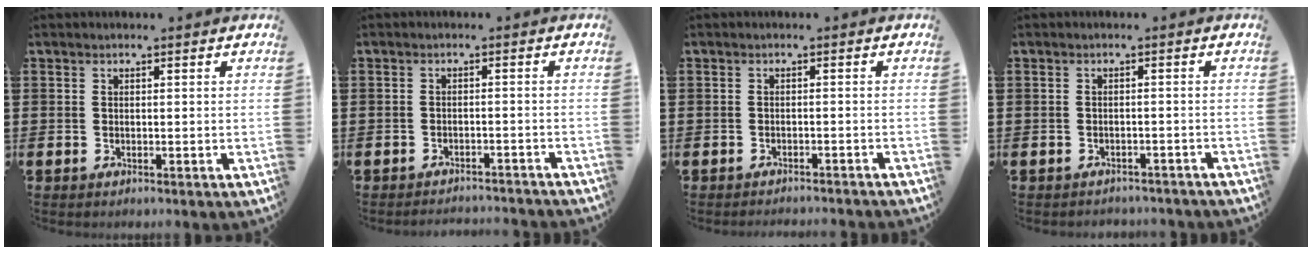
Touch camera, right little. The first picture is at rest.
{"total": 1.6, "force": [-1.6, -0.1, -0.1], "torque": [-0.002, 0.004, -0.034]}
{"total": 1.0, "force": [-1.0, -0.2, 0.0], "torque": [0.000, 0.001, -0.020]}
{"total": 1.1, "force": [-1.1, 0.1, -0.1], "torque": [-0.003, 0.002, -0.025]}